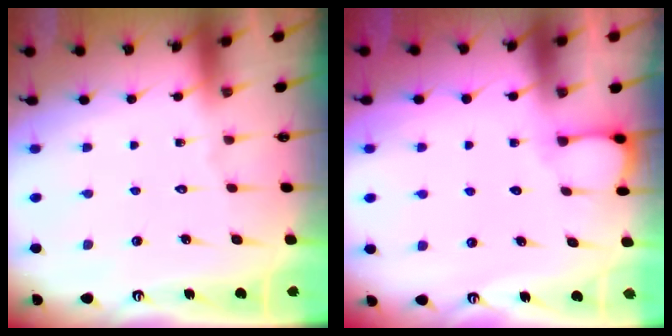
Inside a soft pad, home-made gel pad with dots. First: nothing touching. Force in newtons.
{"total": 2.7, "press": 2.7, "slide": 0.3}